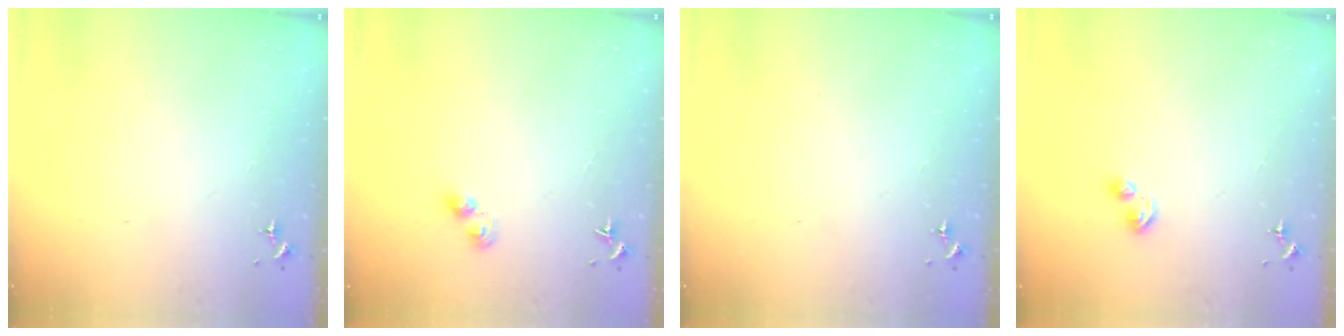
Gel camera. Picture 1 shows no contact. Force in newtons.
{"total": 4.3, "press": 4.2, "slide": 0.5}
{"total": 0.0}
{"total": 3.8, "press": 3.7, "slide": 0.7}